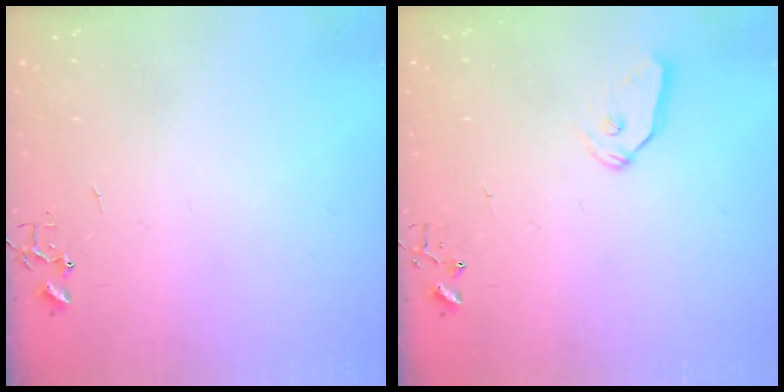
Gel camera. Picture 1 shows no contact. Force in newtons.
{"total": 7.2, "press": 7.2, "slide": 0.4}